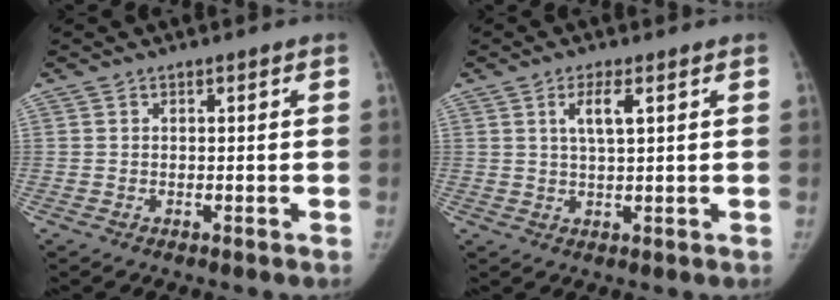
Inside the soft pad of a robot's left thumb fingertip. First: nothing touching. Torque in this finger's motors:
{"motor_torque": [-0.04, 0.02, 0.61, -0.17, 0.15]}